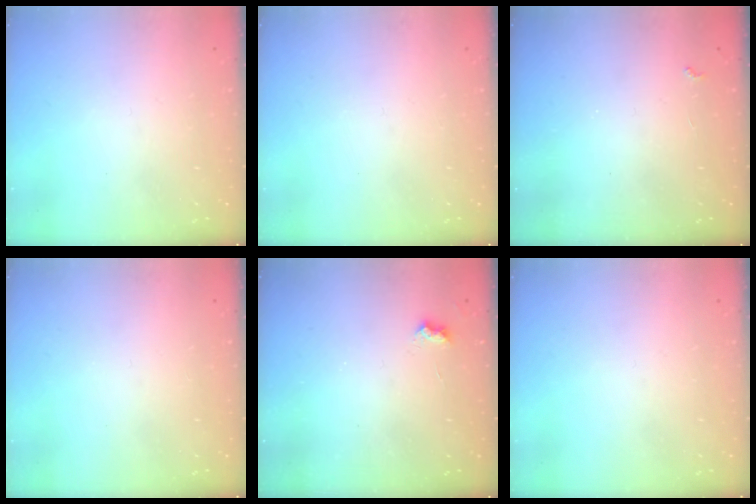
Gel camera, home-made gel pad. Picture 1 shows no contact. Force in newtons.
{"total": 0.0}
{"total": 2.9, "press": 2.9, "slide": 0.5}
{"total": 0.0}
{"total": 3.5, "press": 3.4, "slide": 0.6}
{"total": 0.0}